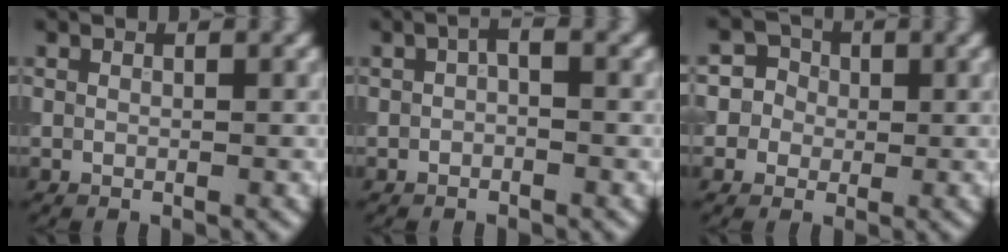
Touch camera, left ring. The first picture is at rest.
{"total": 1.0, "force": [-0.3, 0.5, 0.9], "torque": [-0.019, 0.002, -0.008]}
{"total": 3.7, "force": [0.2, 3.6, 0.8], "torque": [0.009, 0.019, -0.018]}